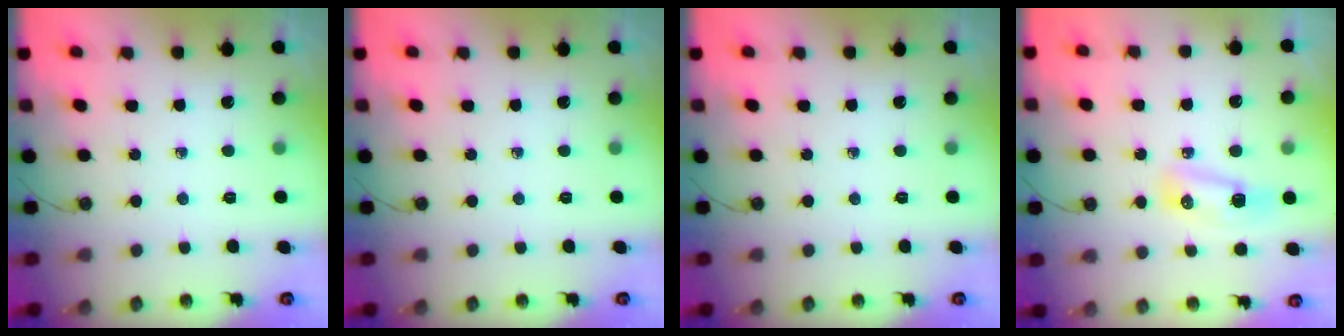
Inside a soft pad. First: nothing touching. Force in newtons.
{"total": 0.0}
{"total": 0.0}
{"total": 8.0, "press": 7.8, "slide": 1.9}